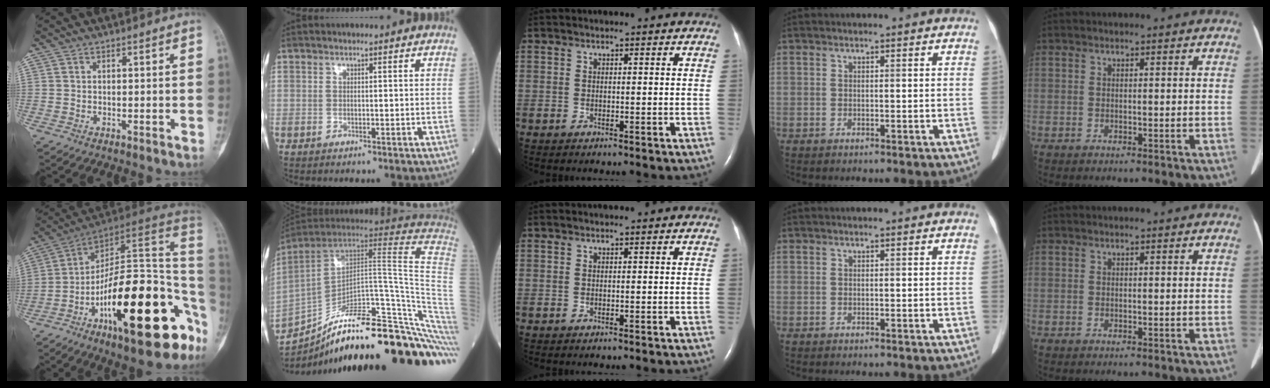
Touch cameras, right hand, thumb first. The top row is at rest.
{"thumb": {"total": 28.9, "force": [-9.8, 10.2, 25.2], "torque": [-0.312, 0.063, -0.149]}, "index": {"total": 34.8, "force": [-24.0, 4.5, 24.8], "torque": [-0.269, -0.012, -0.334]}}